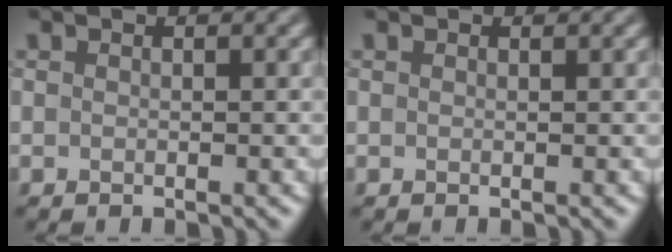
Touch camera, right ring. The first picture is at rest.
{"total": 0.5, "force": [0.5, 0.1, 0.0], "torque": [-0.002, -0.003, 0.006]}